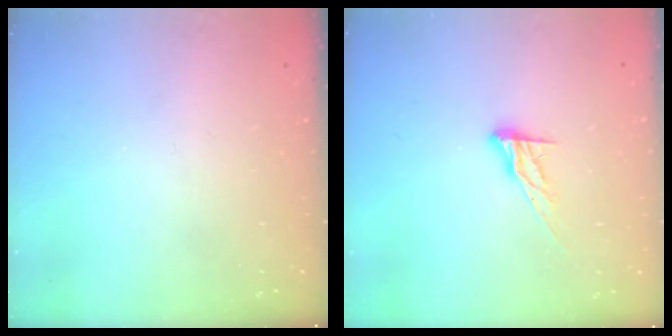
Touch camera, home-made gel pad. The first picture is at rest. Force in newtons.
{"total": 8.2, "press": 8.2, "slide": 0.2}